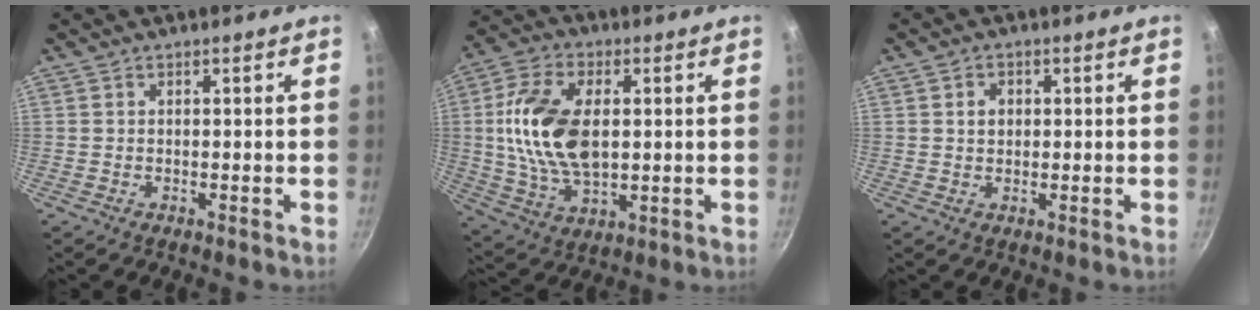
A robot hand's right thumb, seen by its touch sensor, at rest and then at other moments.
{"total": 16.9, "force": [1.8, 10.0, 13.6], "torque": [-0.246, 0.000, 0.032]}
{"total": 2.6, "force": [0.5, 2.2, 1.4], "torque": [-0.013, 0.004, 0.008]}